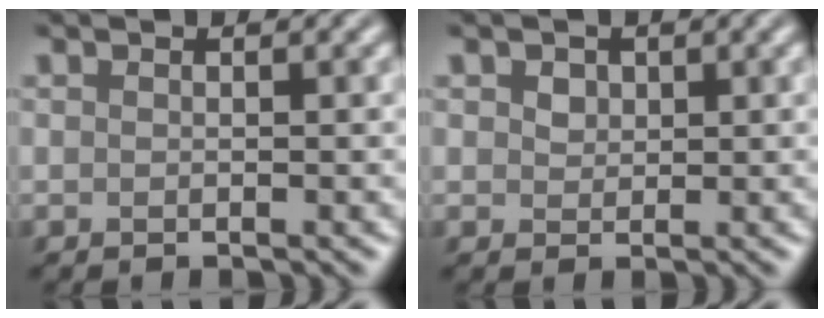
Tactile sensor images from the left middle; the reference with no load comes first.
{"total": 1.3, "force": [0.6, 1.0, 0.5], "torque": [-0.011, 0.001, 0.009]}